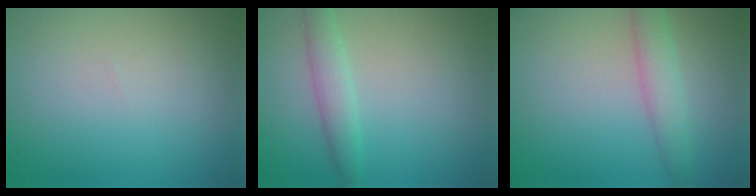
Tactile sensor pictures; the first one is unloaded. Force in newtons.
{"total": 2.3, "press": 2.3, "slide": 0.0}
{"total": 2.8, "press": 2.8, "slide": 0.1}